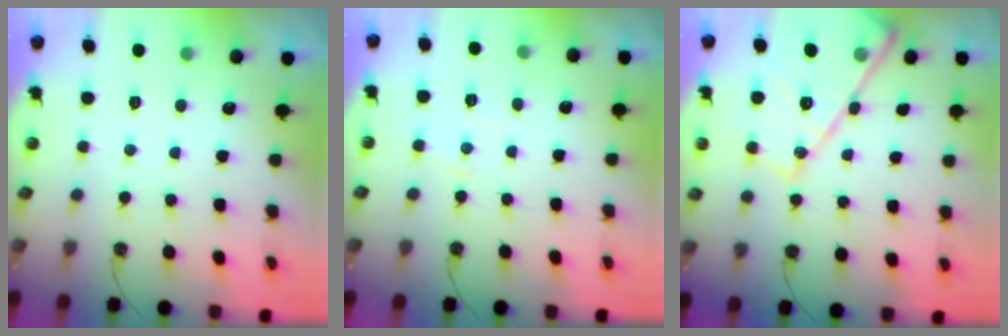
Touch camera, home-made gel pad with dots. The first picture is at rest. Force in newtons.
{"total": 6.0, "press": 6.0, "slide": 0.7}
{"total": 17.4, "press": 17.3, "slide": 1.7}